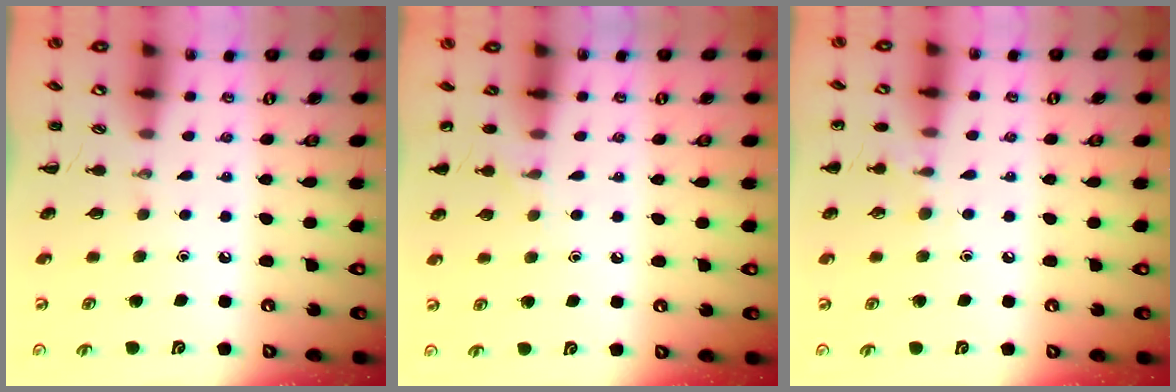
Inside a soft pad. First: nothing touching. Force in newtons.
{"total": 5.5, "press": 5.2, "slide": 1.9}
{"total": 6.2, "press": 6.0, "slide": 1.8}